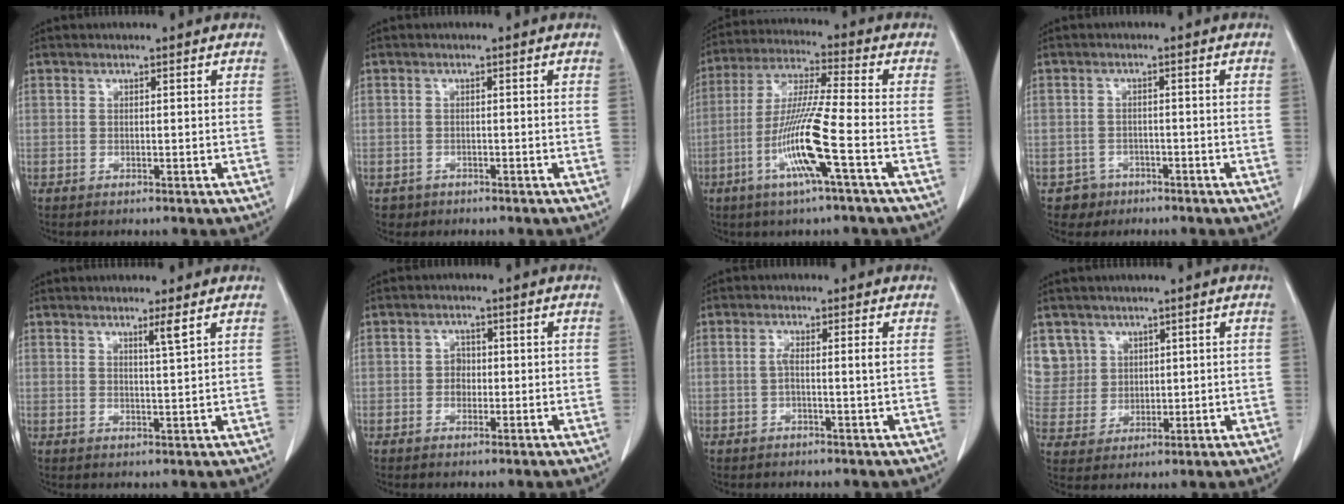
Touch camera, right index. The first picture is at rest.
{"total": 1.6, "force": [-0.8, 1.4, -0.2], "torque": [-0.003, 0.007, -0.013]}
{"total": 12.3, "force": [-4.3, -0.6, 11.5], "torque": [-0.231, -0.009, -0.089]}
{"total": 3.0, "force": [-1.6, 2.4, -0.5], "torque": [0.012, 0.015, -0.026]}
{"total": 2.0, "force": [1.3, -0.5, 1.5], "torque": [-0.028, -0.008, 0.025]}
{"total": 2.0, "force": [-0.3, 1.7, 1.1], "torque": [-0.012, 0.007, -0.006]}
{"total": 2.2, "force": [-0.2, -0.2, 2.2], "torque": [-0.042, 0.001, -0.004]}
{"total": 7.1, "force": [3.9, 5.9, -0.3], "torque": [0.010, 0.008, 0.089]}